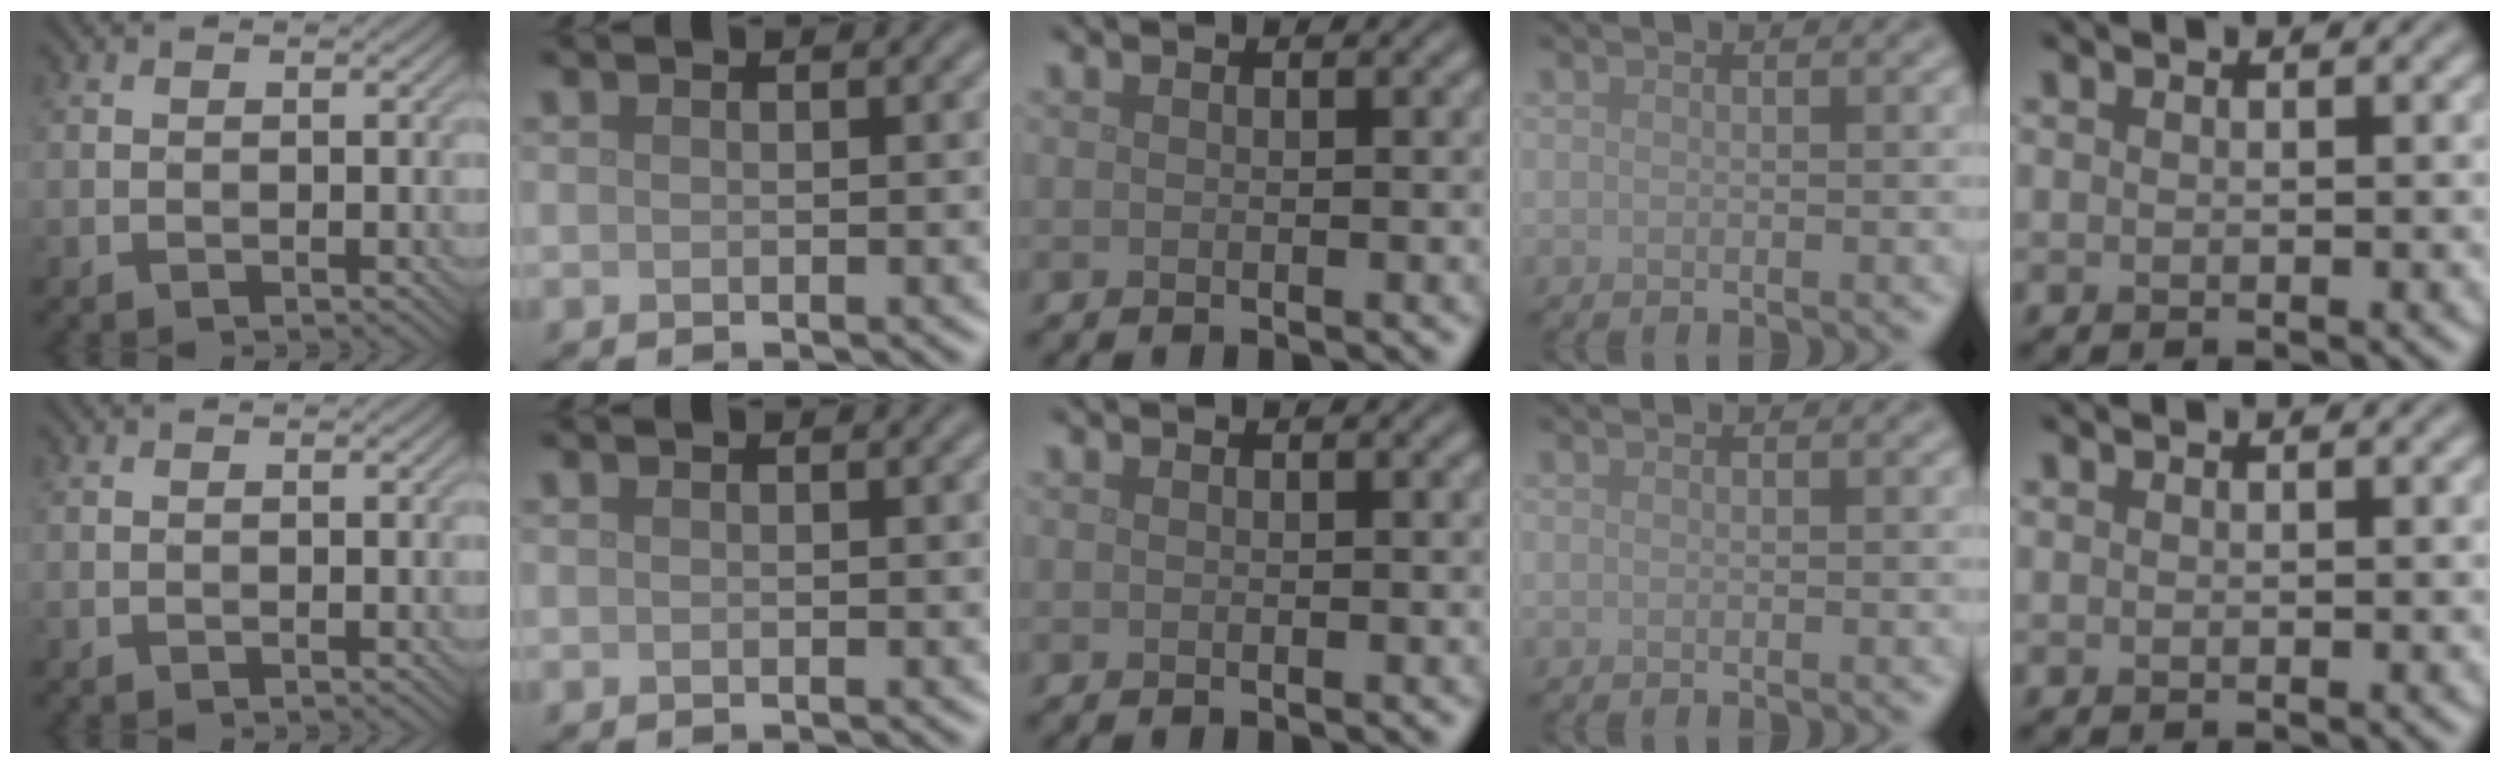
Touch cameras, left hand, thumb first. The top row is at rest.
{}